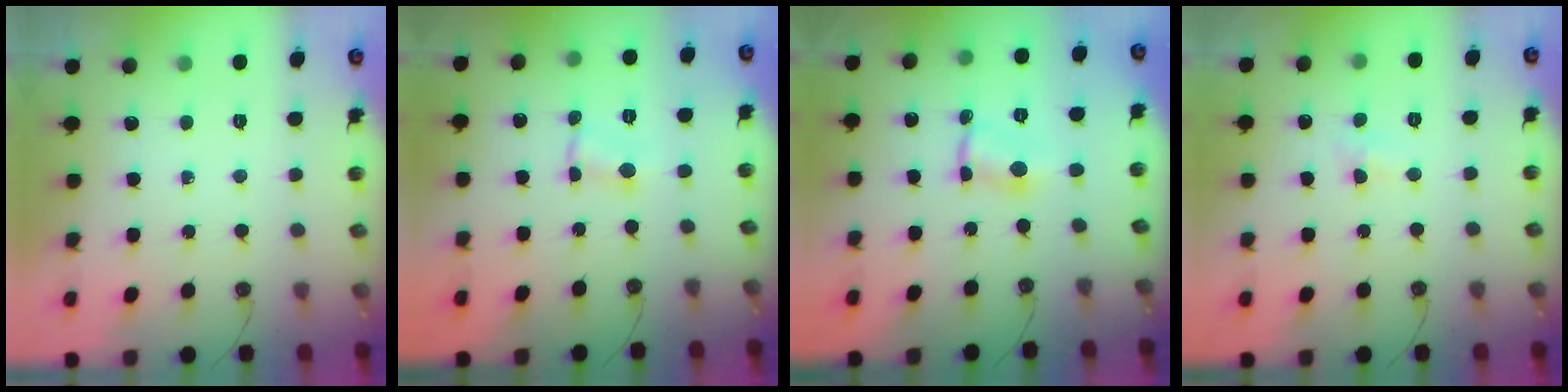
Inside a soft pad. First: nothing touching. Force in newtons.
{"total": 1.3, "press": 1.3, "slide": 0.2}
{"total": 1.0, "press": 0.8, "slide": 0.5}
{"total": 2.9, "press": 2.9, "slide": 0.4}